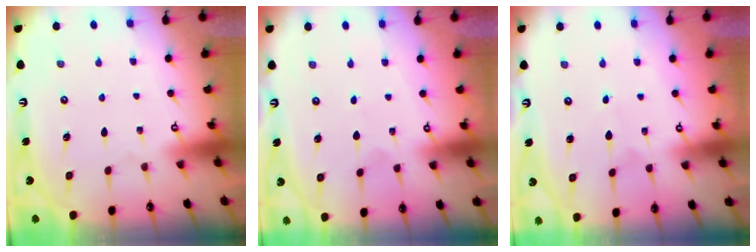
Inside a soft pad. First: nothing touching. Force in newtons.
{"total": 0.0}
{"total": 1.9, "press": 1.9, "slide": 0.2}